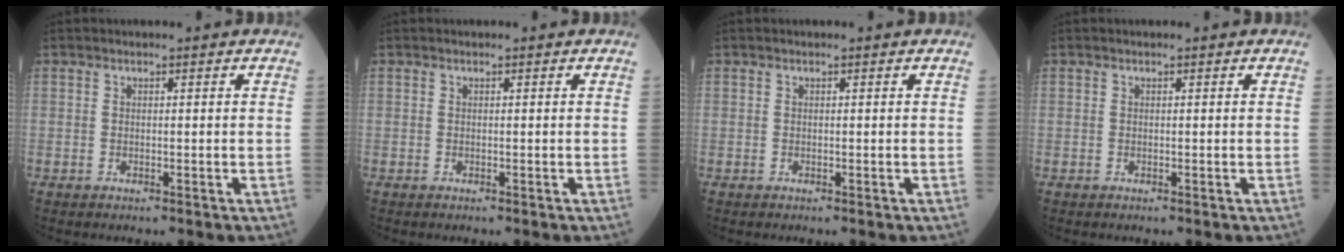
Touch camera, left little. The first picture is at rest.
{"total": 0.0}
{"total": 0.0}
{"total": 0.0}